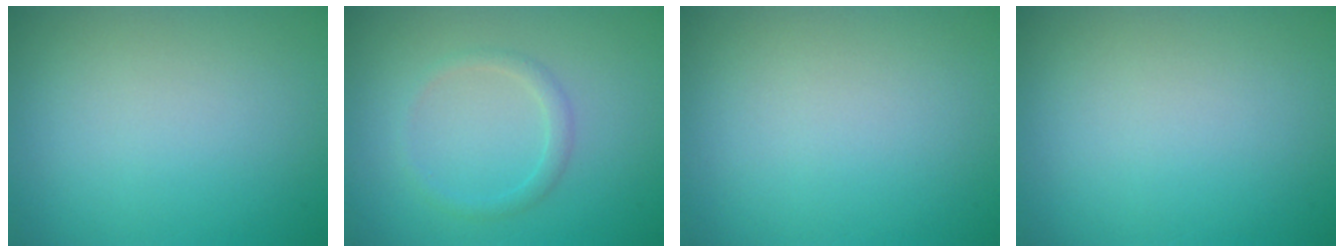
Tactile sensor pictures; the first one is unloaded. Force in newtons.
{"total": 1.4, "press": 1.4, "slide": 0.0}
{"total": 0.0}
{"total": 0.0}